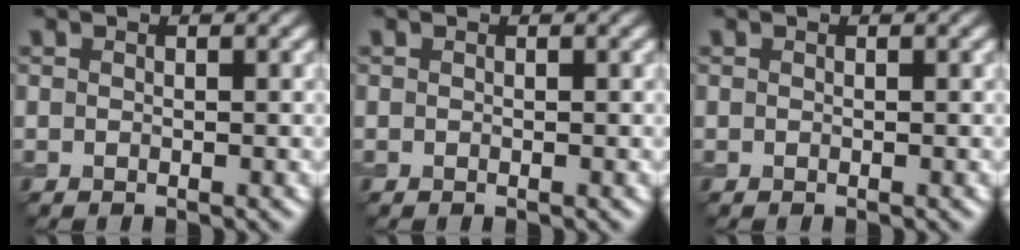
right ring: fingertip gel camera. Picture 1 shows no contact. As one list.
[{"total": 0.0}, {"total": 0.0}]